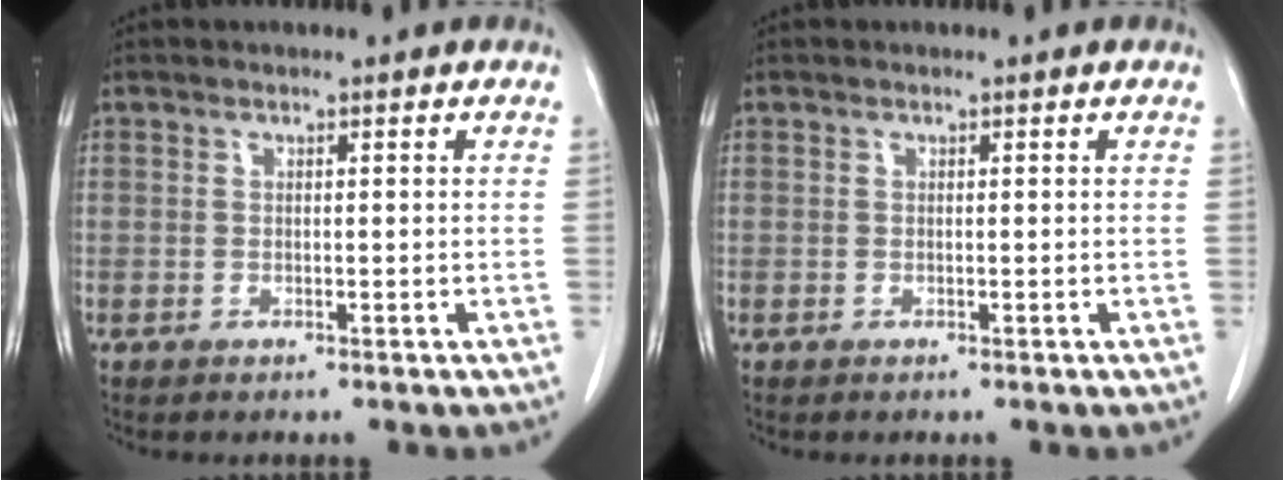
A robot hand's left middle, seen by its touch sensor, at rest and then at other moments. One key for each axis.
{"total": 0.0}